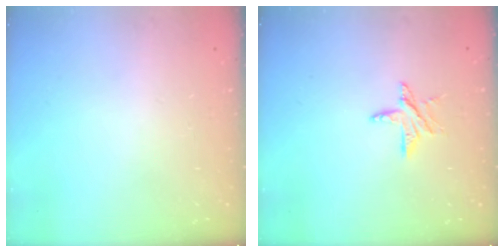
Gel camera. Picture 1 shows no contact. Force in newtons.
{"total": 6.4, "press": 6.4, "slide": 0.5}